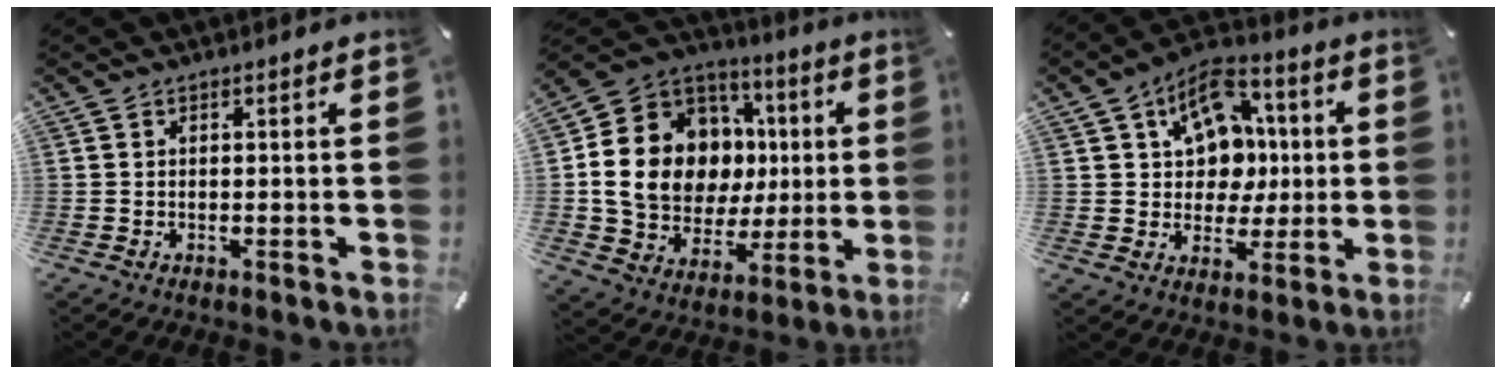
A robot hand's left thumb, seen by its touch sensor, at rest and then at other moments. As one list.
[{"total": 16.3, "force": [0.4, 14.1, 8.0], "torque": [-0.159, -0.006, 0.022]}, {"total": 13.0, "force": [3.8, 11.0, 5.8], "torque": [-0.086, -0.020, 0.074]}]